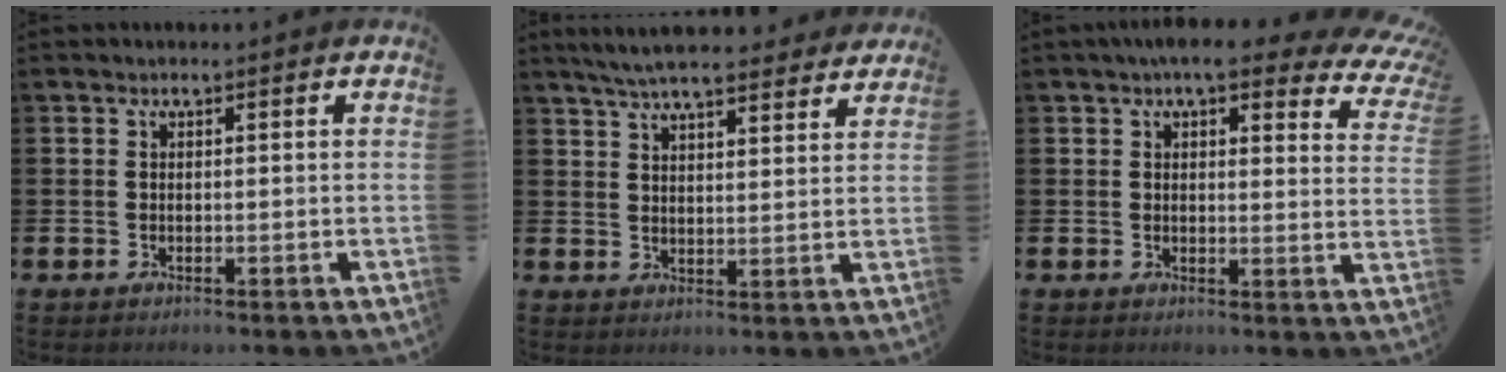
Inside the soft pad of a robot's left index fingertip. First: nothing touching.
{"total": 6.5, "force": [6.2, 0.8, 2.0], "torque": [-0.045, -0.031, 0.109]}
{"total": 6.3, "force": [5.1, 2.0, 3.1], "torque": [-0.049, -0.025, 0.085]}